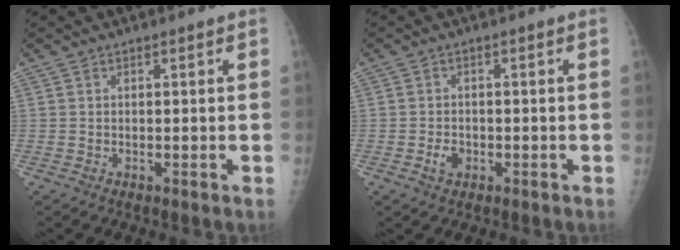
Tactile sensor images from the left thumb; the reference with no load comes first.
{"total": 2.4, "force": [-1.0, 1.8, 1.3], "torque": [-0.018, 0.005, -0.015]}